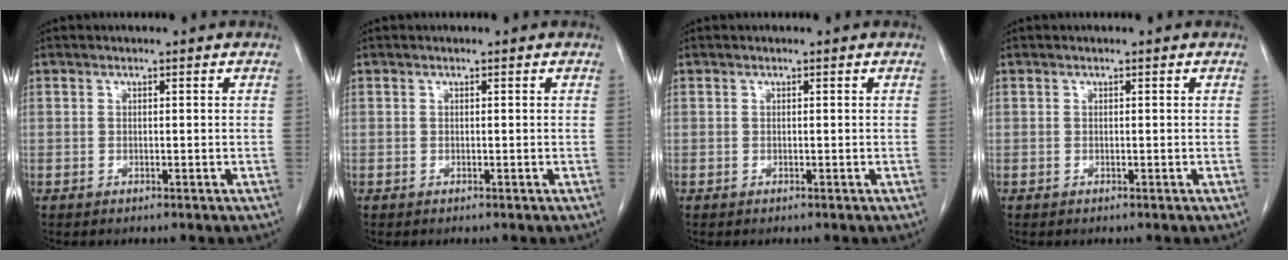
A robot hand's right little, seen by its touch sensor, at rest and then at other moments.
{"total": 0.0}
{"total": 0.0}
{"total": 0.0}